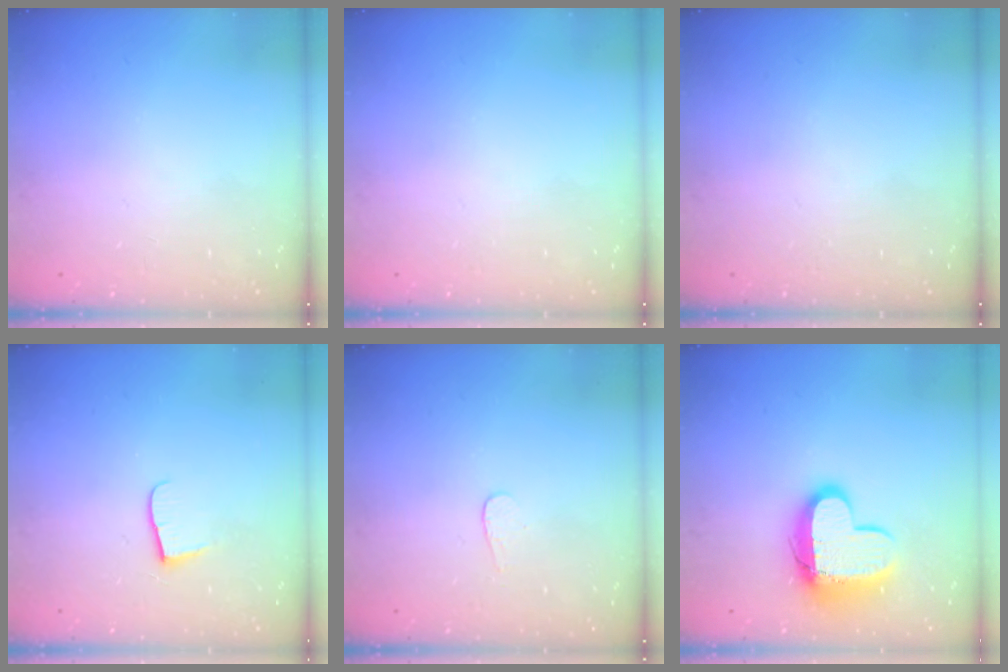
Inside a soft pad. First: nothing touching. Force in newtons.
{"total": 0.0}
{"total": 0.0}
{"total": 6.5, "press": 6.5, "slide": 0.7}
{"total": 3.0, "press": 3.0, "slide": 0.3}
{"total": 12.7, "press": 12.7, "slide": 0.9}